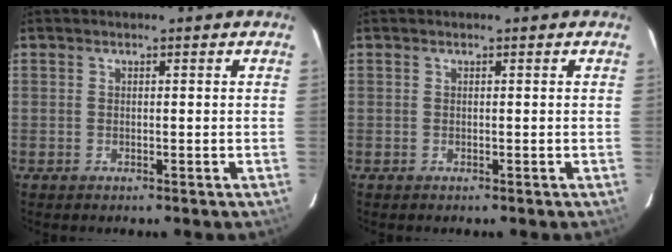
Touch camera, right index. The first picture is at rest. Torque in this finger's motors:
{"motor_torque": [0.00, 0.00, 0.00, 0.00]}